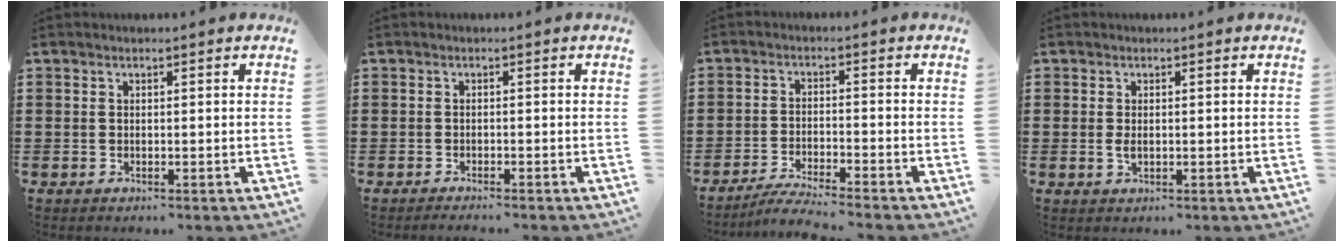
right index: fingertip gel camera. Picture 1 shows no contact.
{"total": 0.9, "force": [-0.8, -0.2, 0.1], "torque": [-0.005, -0.004, -0.015]}
{"total": 3.9, "force": [-3.7, -0.5, 1.2], "torque": [-0.029, -0.010, -0.074]}
{"total": 1.4, "force": [0.0, 0.5, 1.2], "torque": [-0.026, -0.001, 0.000]}